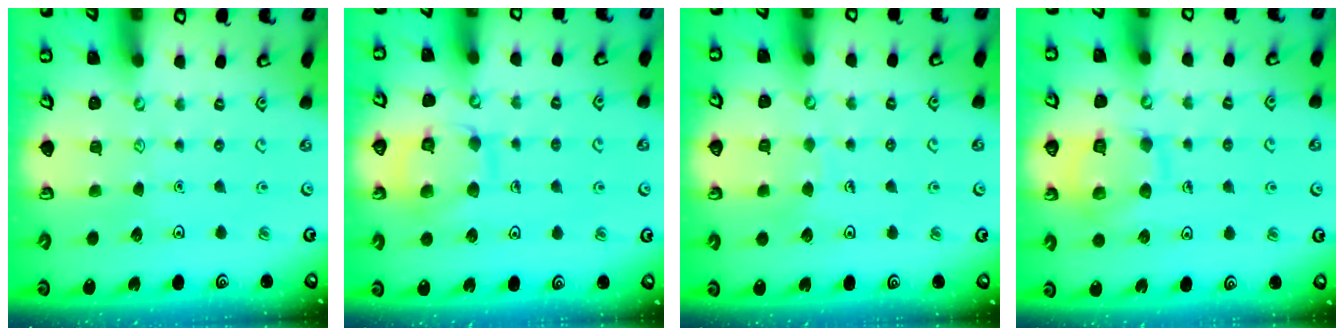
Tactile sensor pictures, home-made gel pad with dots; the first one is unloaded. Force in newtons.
{"total": 12.1, "press": 12.0, "slide": 0.9}
{"total": 3.2, "press": 3.2, "slide": 0.2}
{"total": 12.8, "press": 12.8, "slide": 1.2}